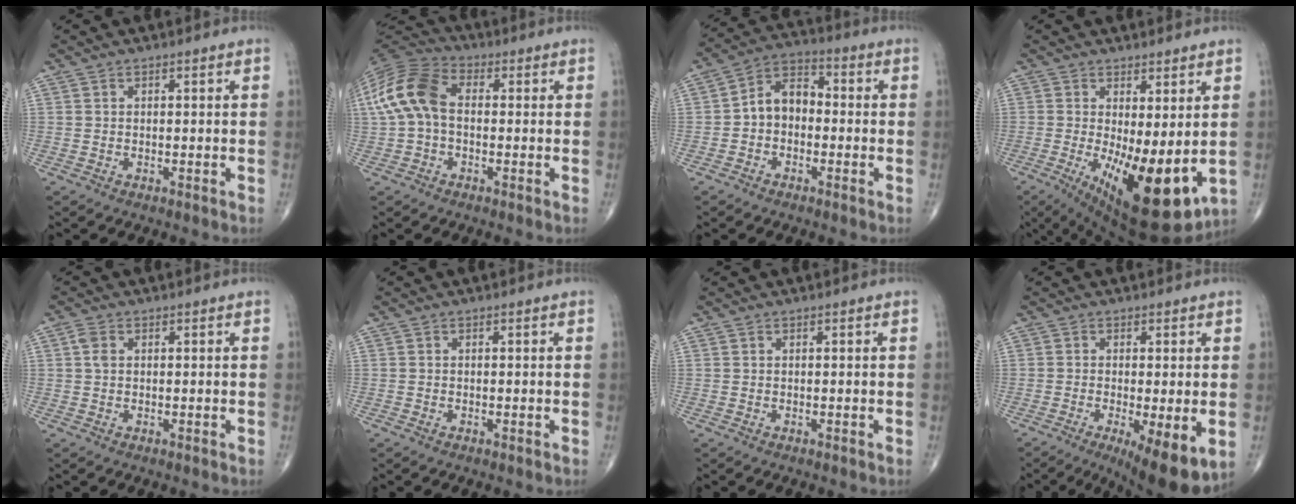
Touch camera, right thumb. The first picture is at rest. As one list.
[{"total": 12.5, "force": [0.5, 8.1, 9.5], "torque": [-0.198, 0.033, -0.002]}, {"total": 7.7, "force": [-1.0, 5.6, 5.2], "torque": [-0.068, 0.032, -0.035]}, {"total": 15.6, "force": [-1.9, 5.7, 14.4], "torque": [-0.223, -0.038, -0.008]}, {"total": 3.4, "force": [0.9, 2.0, 2.5], "torque": [-0.060, 0.008, 0.019]}, {"total": 0.0}, {"total": 0.0}, {"total": 10.7, "force": [-3.4, 3.0, 9.7], "torque": [-0.149, -0.021, -0.047]}]